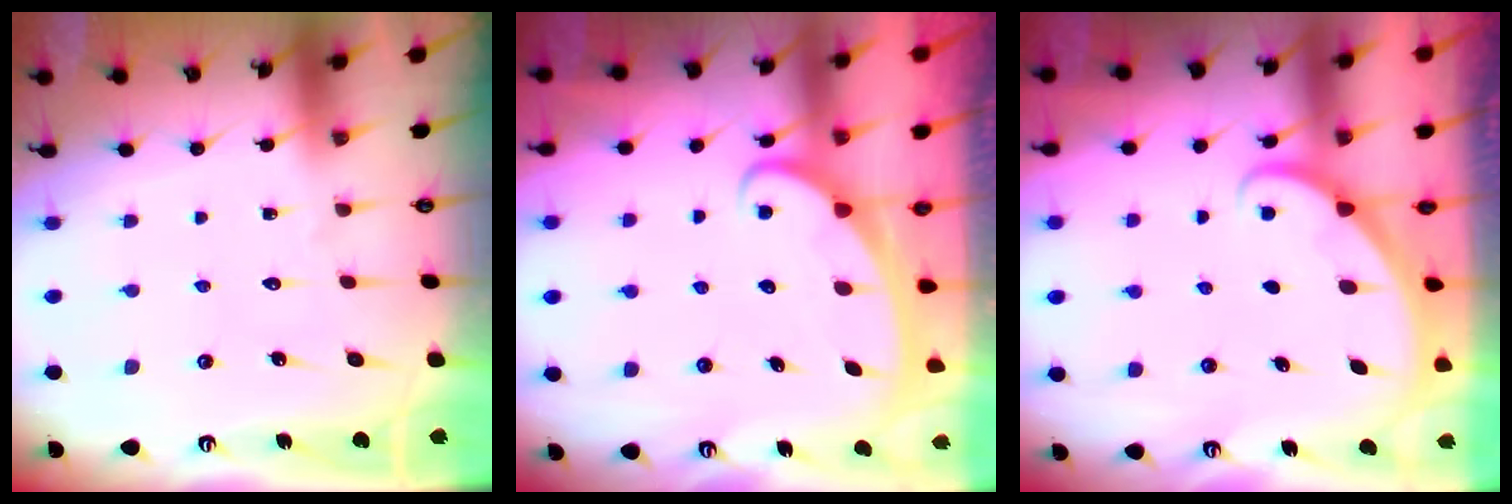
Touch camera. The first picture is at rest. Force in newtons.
{"total": 2.6, "press": 2.6, "slide": 0.3}
{"total": 2.8, "press": 2.8, "slide": 0.1}